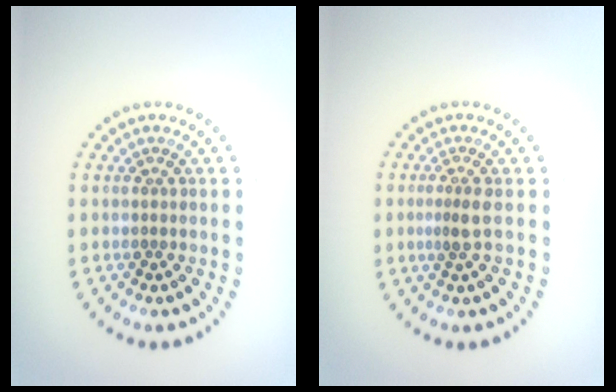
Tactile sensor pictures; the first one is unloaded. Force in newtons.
{"total": 1.7, "press": 1.3, "slide": 1.1}